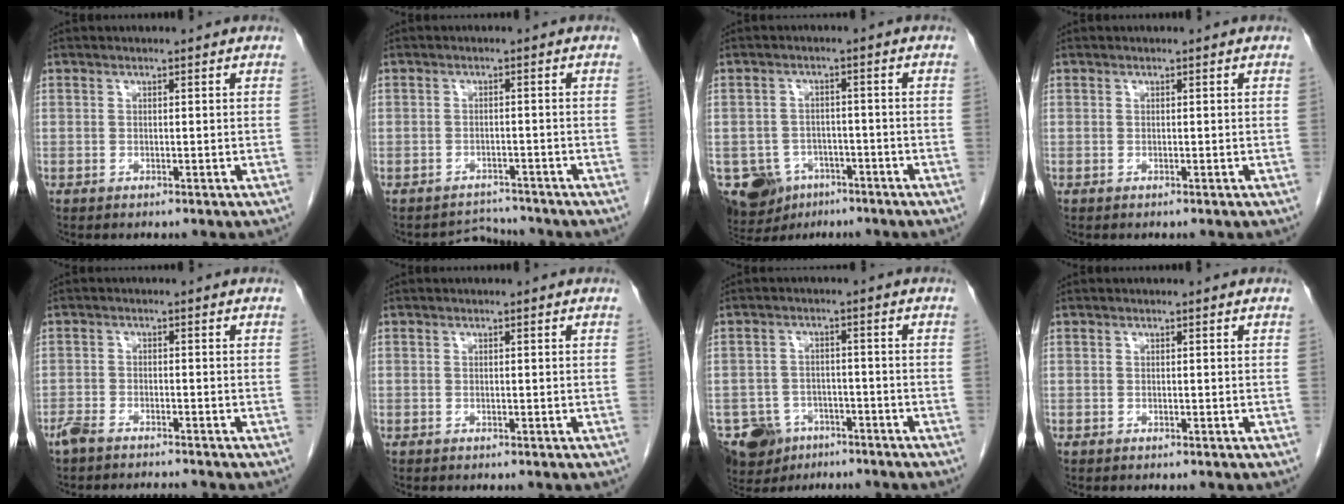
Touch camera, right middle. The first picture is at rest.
{"total": 2.9, "force": [-2.5, 0.4, -1.3], "torque": [0.020, 0.002, -0.038]}
{"total": 9.4, "force": [-5.5, 6.9, 3.1], "torque": [-0.068, 0.003, -0.081]}
{"total": 0.0}
{"total": 5.7, "force": [-5.3, 0.5, 1.8], "torque": [-0.028, -0.008, -0.089]}
{"total": 0.0}
{"total": 9.6, "force": [-6.9, 6.1, 2.7], "torque": [-0.058, -0.001, -0.109]}
{"total": 0.0}